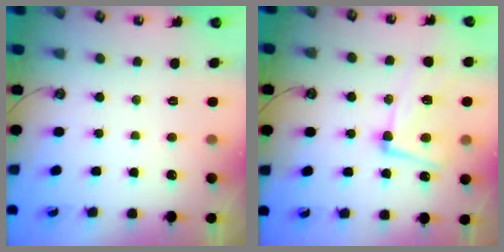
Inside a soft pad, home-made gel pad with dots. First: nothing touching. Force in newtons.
{"total": 9.0, "press": 8.7, "slide": 2.0}